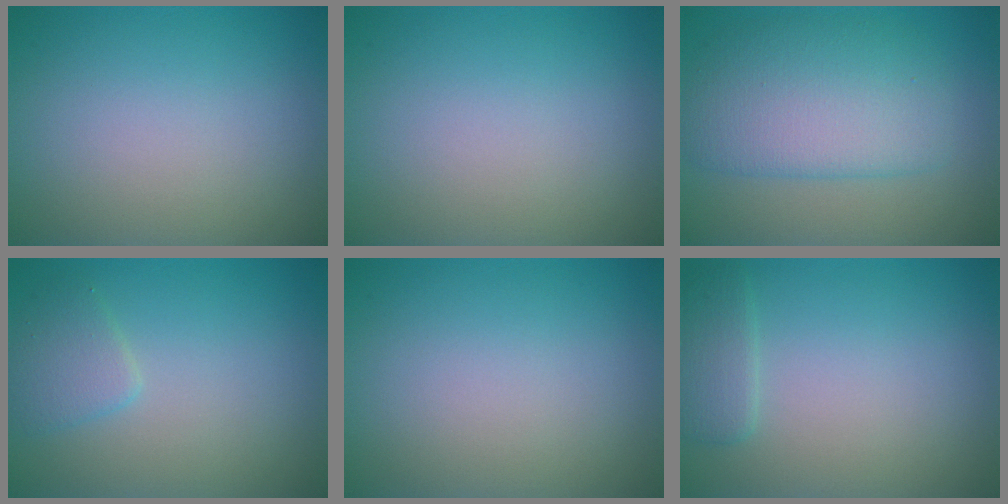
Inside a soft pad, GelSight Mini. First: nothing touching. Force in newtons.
{"total": 0.0}
{"total": 6.0, "press": 6.0, "slide": 0.2}
{"total": 2.0, "press": 2.0, "slide": 0.1}
{"total": 0.0}
{"total": 1.8, "press": 1.8, "slide": 0.1}